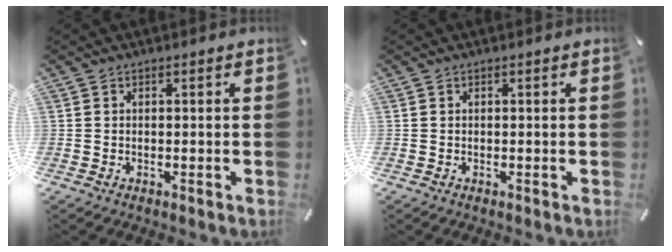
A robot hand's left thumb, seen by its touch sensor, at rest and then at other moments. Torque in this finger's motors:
{"motor_torque": [-0.21, 0.06, 0.02, 0.03, 0.00]}